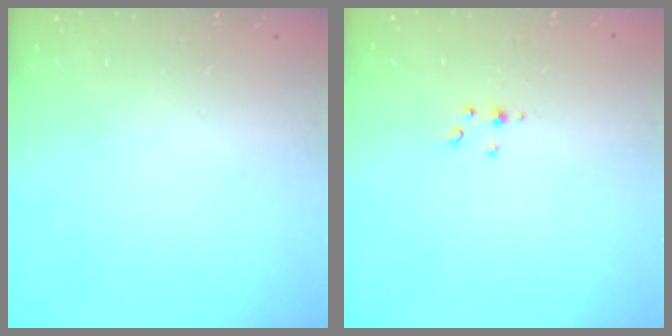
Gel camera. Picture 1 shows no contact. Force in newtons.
{"total": 3.4, "press": 3.4, "slide": 0.5}